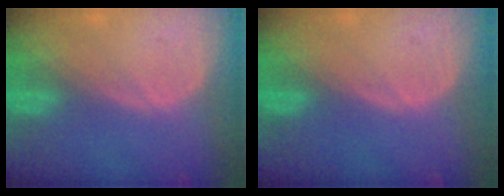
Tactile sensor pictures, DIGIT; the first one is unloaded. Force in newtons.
{"total": 0.0}